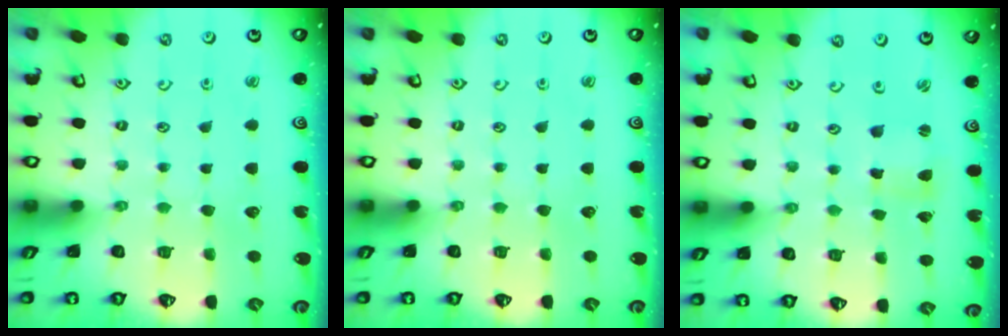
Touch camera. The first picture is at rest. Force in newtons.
{"total": 0.0}
{"total": 2.2, "press": 2.2, "slide": 0.3}